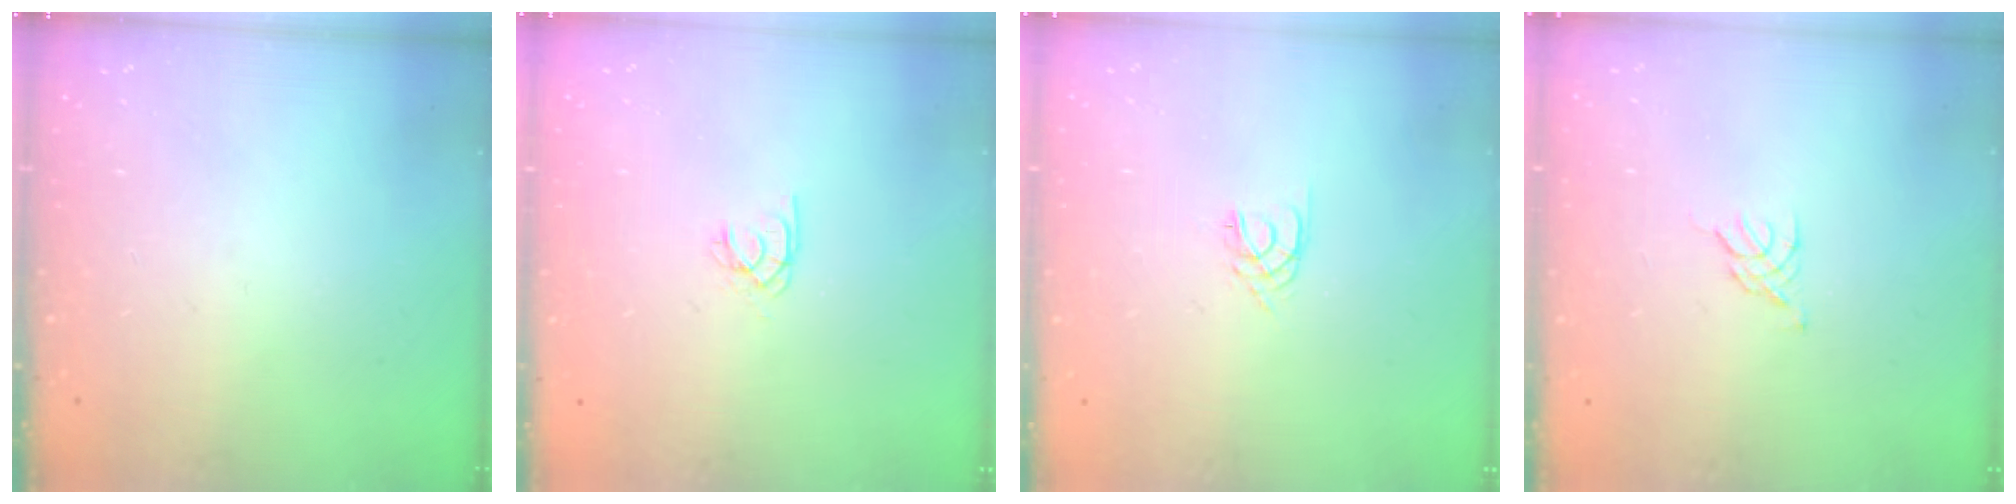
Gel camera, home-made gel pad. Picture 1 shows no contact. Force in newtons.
{"total": 1.9, "press": 1.9, "slide": 0.2}
{"total": 2.4, "press": 2.4, "slide": 0.3}
{"total": 0.8, "press": 0.7, "slide": 0.3}